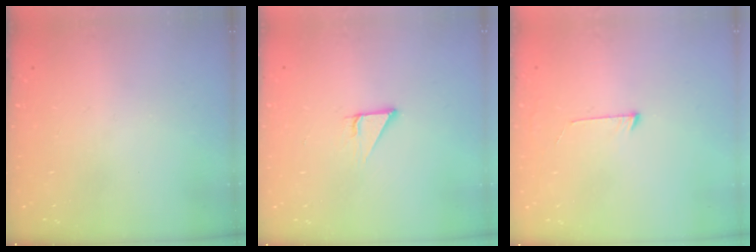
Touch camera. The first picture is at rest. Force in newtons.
{"total": 2.9, "press": 2.9, "slide": 0.1}
{"total": 5.5, "press": 5.5, "slide": 0.5}